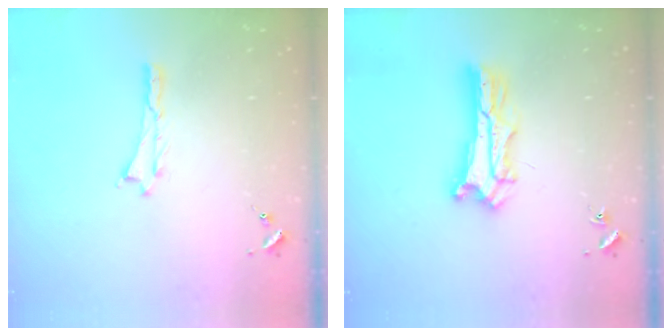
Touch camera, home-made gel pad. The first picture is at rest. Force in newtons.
{"total": 6.6, "press": 6.6, "slide": 0.6}